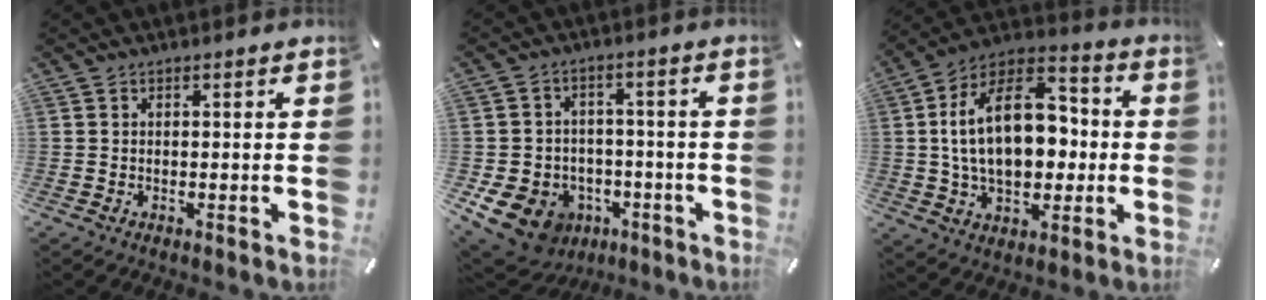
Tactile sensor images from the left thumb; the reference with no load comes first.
{"total": 11.7, "force": [-5.4, 9.4, 4.5], "torque": [-0.103, 0.029, -0.091]}
{"total": 21.6, "force": [1.0, 14.1, 16.4], "torque": [-0.294, 0.007, 0.014]}